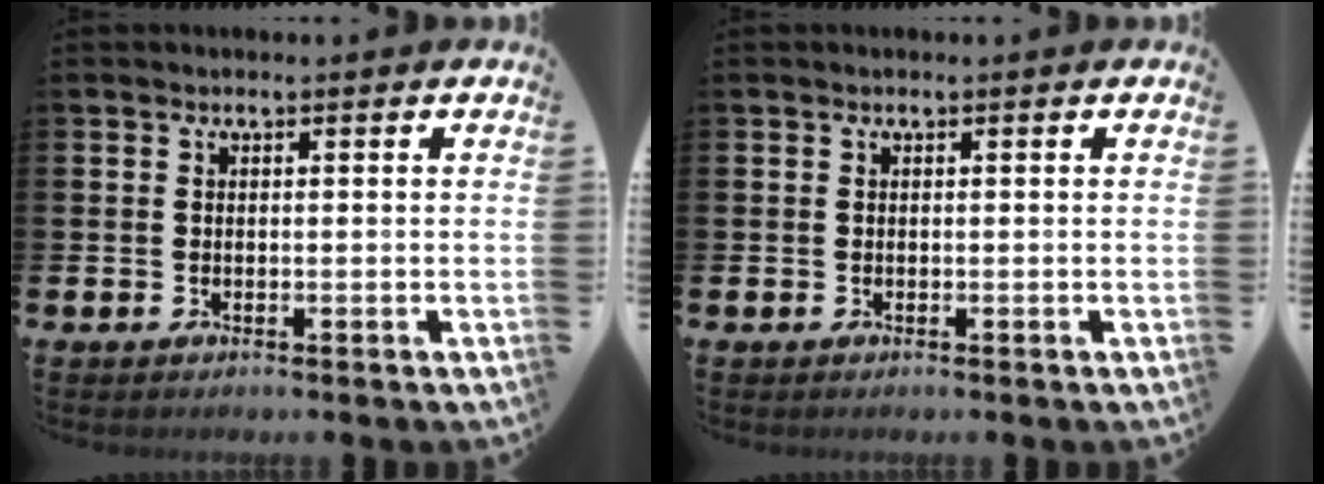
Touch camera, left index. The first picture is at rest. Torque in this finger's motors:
{"motor_torque": [0.00, 0.00, 0.00, 0.01]}